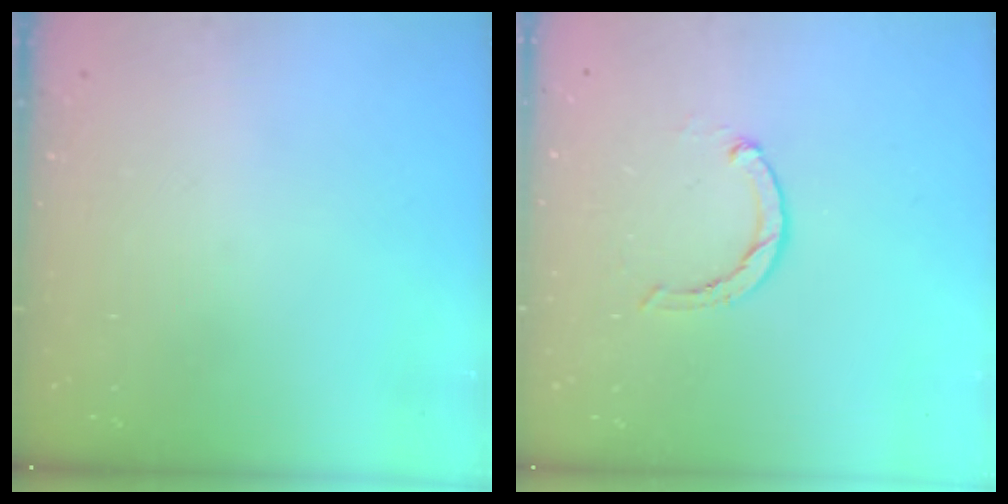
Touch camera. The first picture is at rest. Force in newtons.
{"total": 1.7, "press": 1.6, "slide": 0.3}